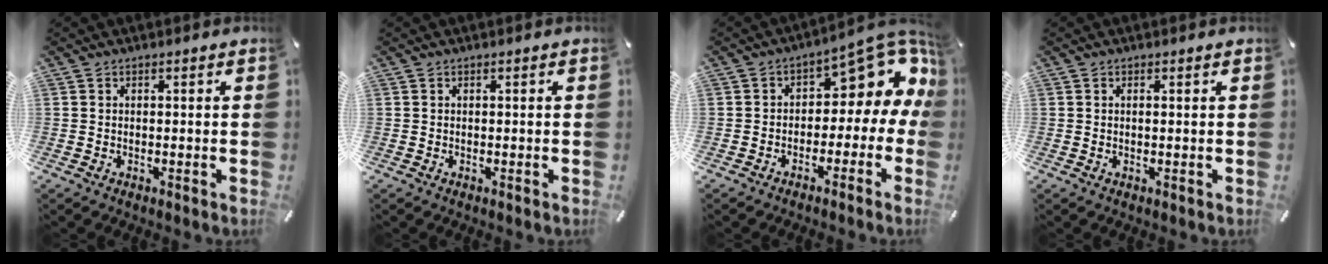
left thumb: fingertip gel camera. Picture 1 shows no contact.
{"total": 0.0}
{"total": 10.8, "force": [5.2, 5.8, 7.5], "torque": [-0.088, -0.049, 0.084]}
{"total": 0.8, "force": [0.2, 0.0, 0.7], "torque": [-0.013, -0.001, 0.003]}